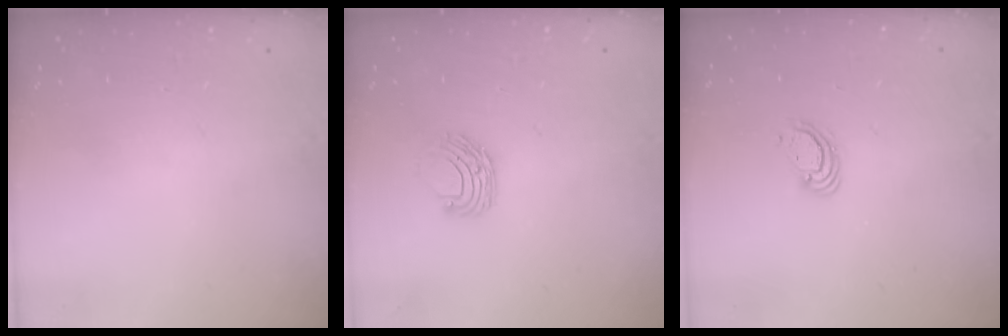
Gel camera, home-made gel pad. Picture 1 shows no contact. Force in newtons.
{"total": 7.1, "press": 7.0, "slide": 0.7}
{"total": 3.9, "press": 3.8, "slide": 0.4}